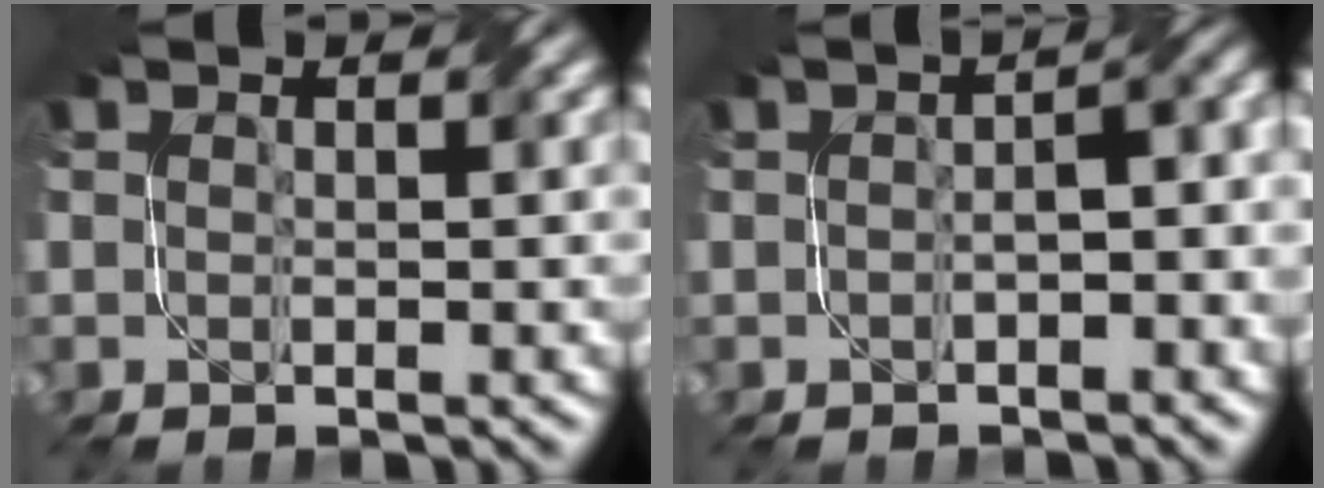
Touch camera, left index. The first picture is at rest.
{"total": 4.1, "force": [-0.8, 1.6, 3.7], "torque": [-0.040, 0.010, -0.010]}